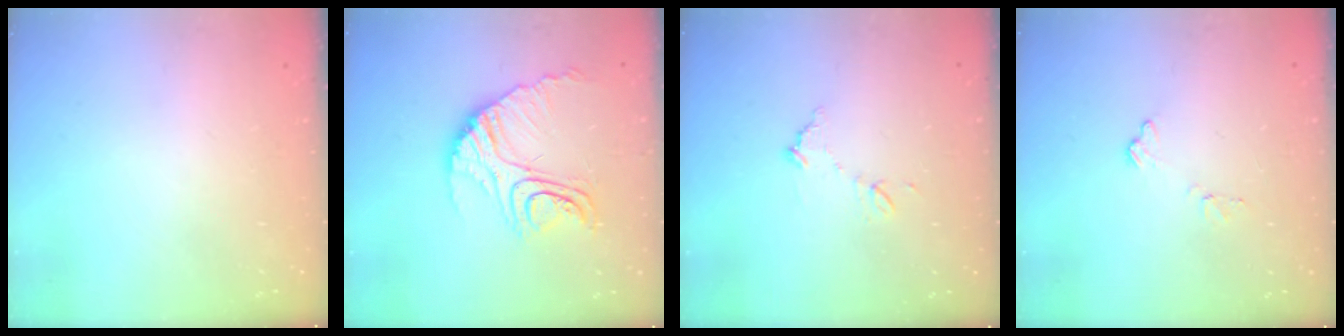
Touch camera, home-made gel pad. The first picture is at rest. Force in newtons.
{"total": 16.4, "press": 16.4, "slide": 1.5}
{"total": 7.6, "press": 7.6, "slide": 0.4}
{"total": 6.9, "press": 6.9, "slide": 0.6}